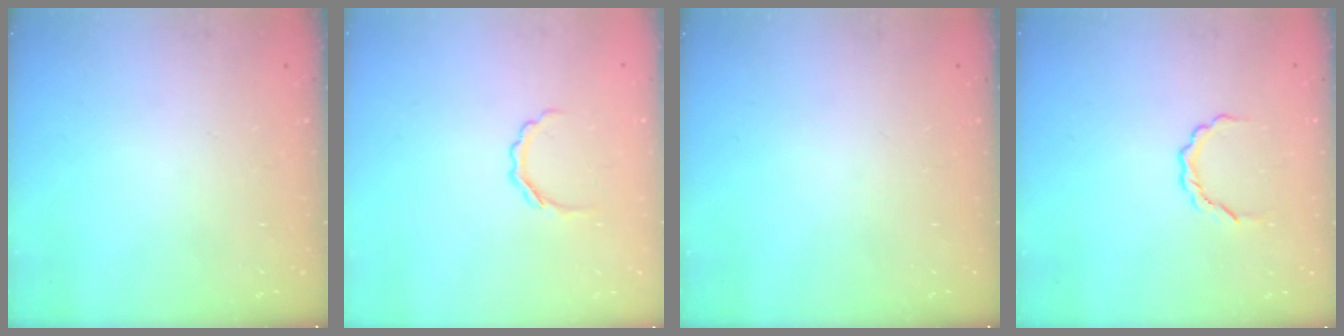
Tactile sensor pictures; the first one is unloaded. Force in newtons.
{"total": 3.8, "press": 3.7, "slide": 0.7}
{"total": 0.0}
{"total": 4.1, "press": 4.0, "slide": 0.3}